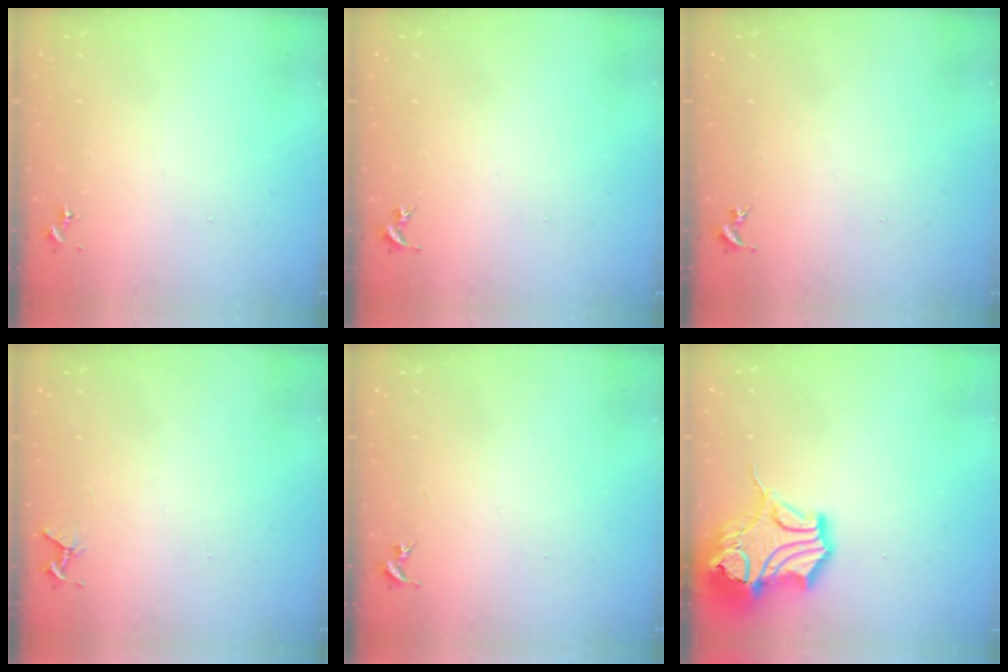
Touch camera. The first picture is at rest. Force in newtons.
{"total": 0.0}
{"total": 0.0}
{"total": 4.2, "press": 4.2, "slide": 0.4}
{"total": 0.0}
{"total": 19.8, "press": 19.6, "slide": 2.6}